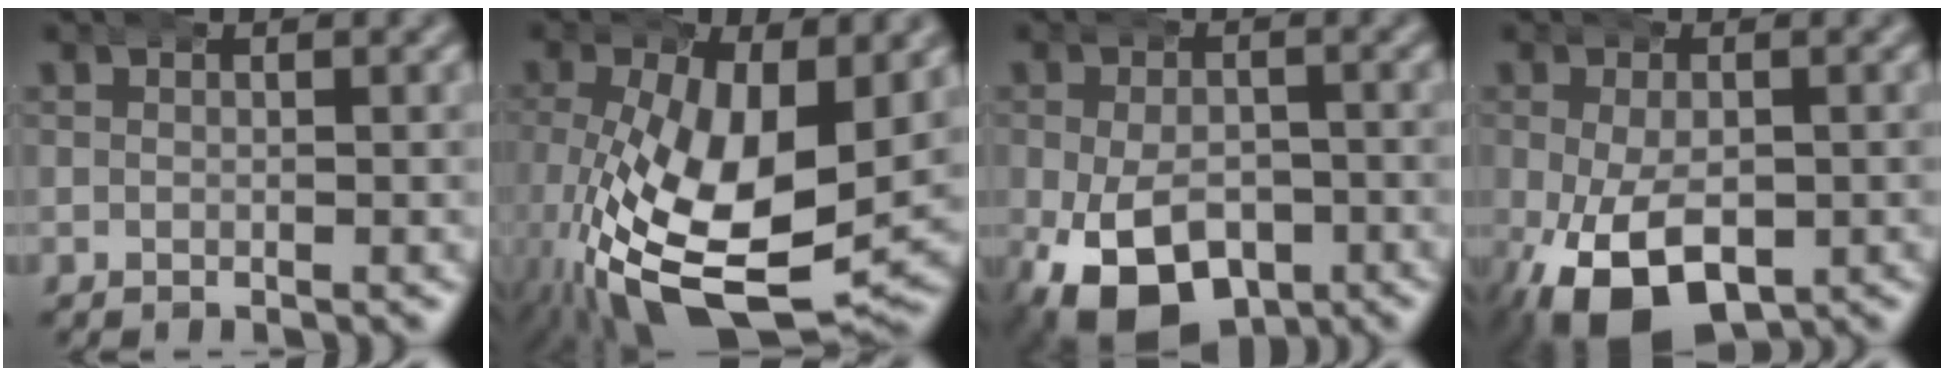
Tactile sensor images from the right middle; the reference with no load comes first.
{"total": 12.1, "force": [-2.4, 5.8, 10.4], "torque": [-0.217, -0.061, -0.005]}
{"total": 9.4, "force": [-4.1, 6.2, 5.6], "torque": [-0.114, -0.041, -0.049]}
{"total": 8.7, "force": [-3.5, 4.8, 6.3], "torque": [-0.133, -0.035, -0.034]}